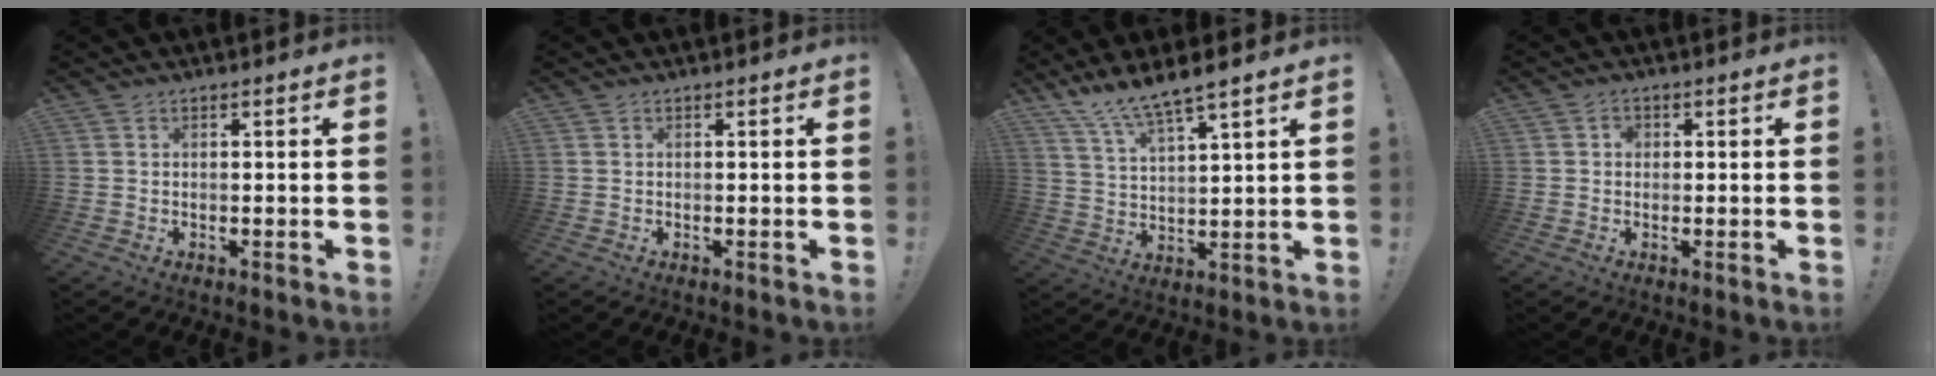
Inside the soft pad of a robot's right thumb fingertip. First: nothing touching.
{"total": 0.0}
{"total": 8.4, "force": [7.6, 0.2, 3.5], "torque": [-0.079, -0.048, 0.137]}
{"total": 1.3, "force": [-0.2, 1.2, 0.6], "torque": [-0.008, 0.004, -0.005]}